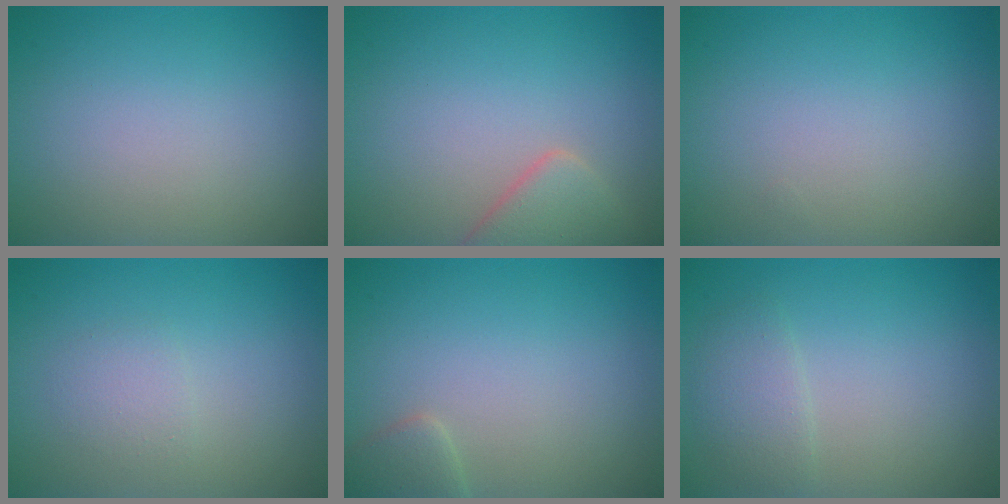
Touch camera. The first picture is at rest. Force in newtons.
{"total": 2.8, "press": 2.8, "slide": 0.4}
{"total": 0.0}
{"total": 1.4, "press": 1.4, "slide": 0.0}
{"total": 1.7, "press": 1.7, "slide": 0.1}
{"total": 1.9, "press": 1.9, "slide": 0.1}